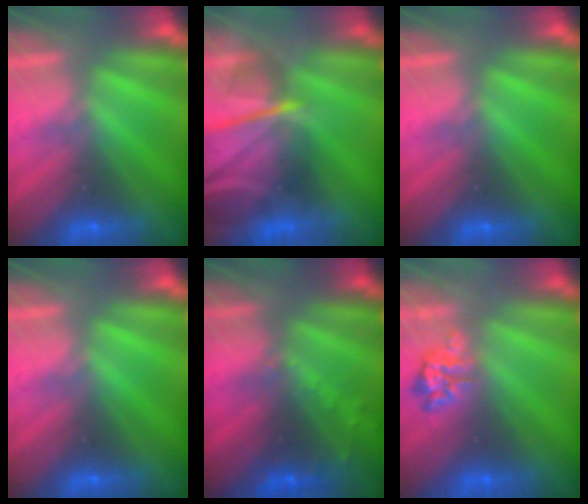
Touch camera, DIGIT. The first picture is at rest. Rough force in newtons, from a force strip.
{"total": 7.5}
{"total": 0.0}
{"total": 0.0}
{"total": 8.0}
{"total": 2.4}